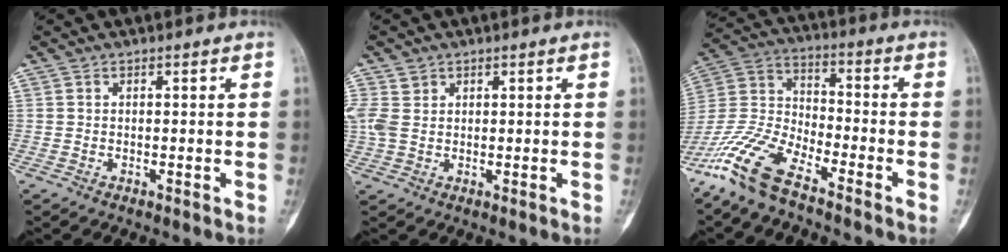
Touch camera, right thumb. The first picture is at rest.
{"total": 5.0, "force": [1.5, 3.8, 2.9], "torque": [-0.075, 0.009, 0.039]}
{"total": 13.1, "force": [-9.8, 3.6, 7.9], "torque": [-0.177, 0.045, -0.201]}